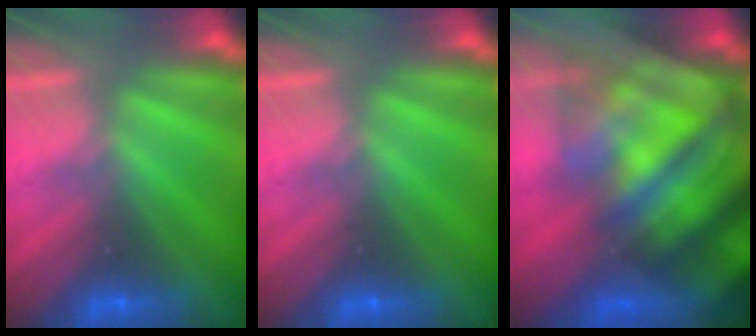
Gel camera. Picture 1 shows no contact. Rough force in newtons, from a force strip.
{"total": 0.0}
{"total": 7.6}